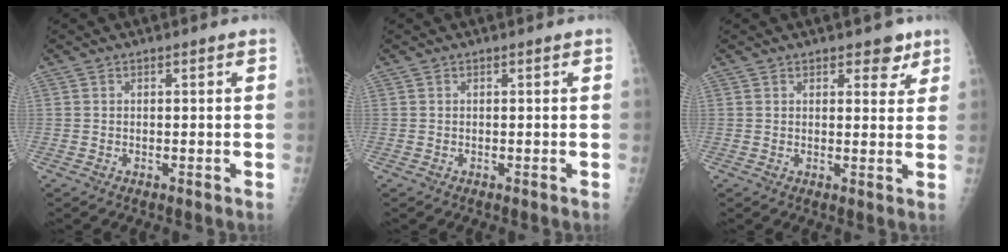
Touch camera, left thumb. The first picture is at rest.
{"total": 0.0}
{"total": 4.1, "force": [2.6, 2.2, 2.3], "torque": [-0.004, -0.012, 0.030]}